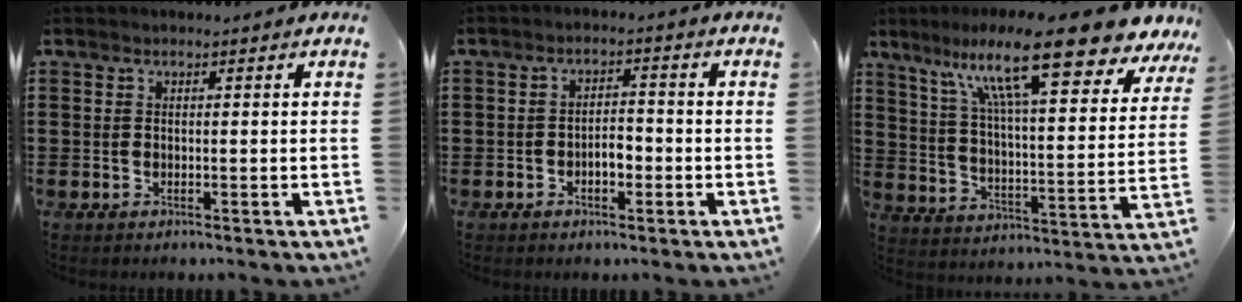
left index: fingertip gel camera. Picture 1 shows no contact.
{"total": 3.0, "force": [-1.1, 1.5, 2.4], "torque": [-0.046, 0.007, -0.023]}
{"total": 17.3, "force": [11.5, 2.4, 12.6], "torque": [-0.236, -0.049, 0.185]}